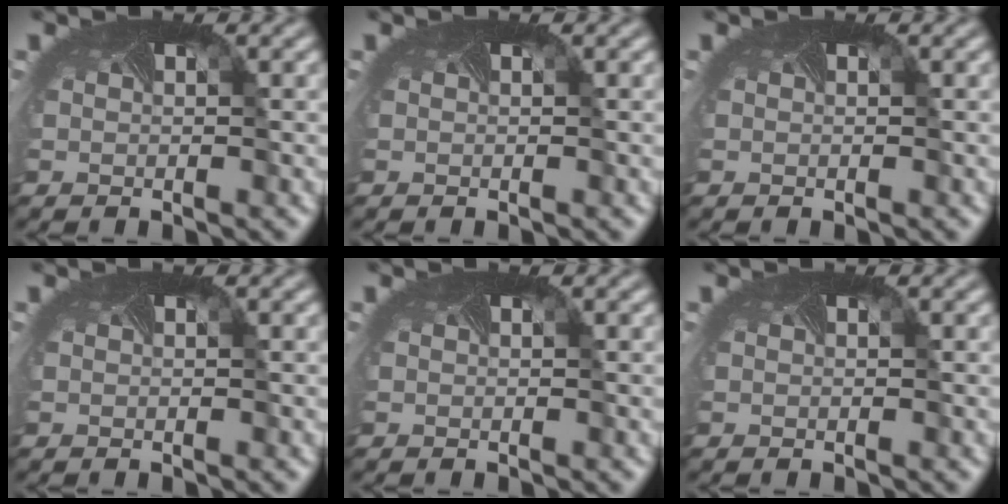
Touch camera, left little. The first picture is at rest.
{"total": 0.0}
{"total": 0.0}
{"total": 0.0}
{"total": 0.0}
{"total": 0.0}